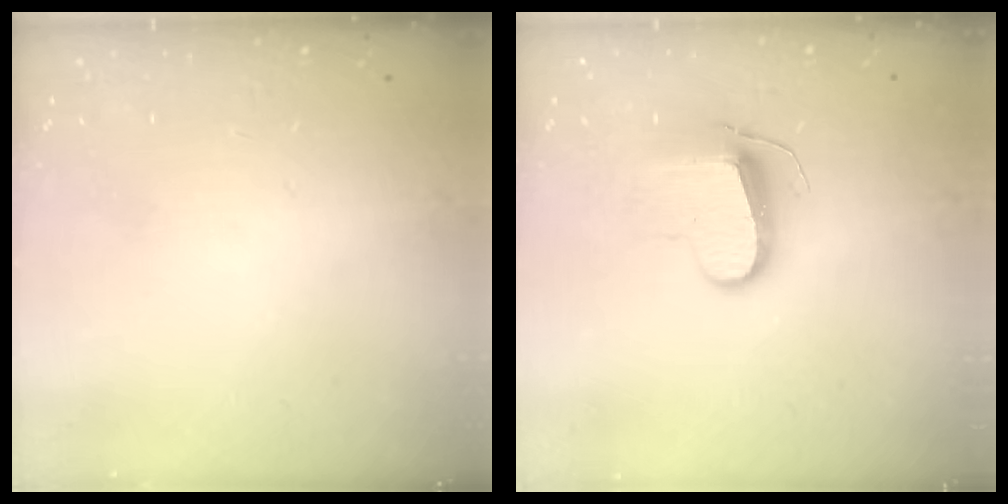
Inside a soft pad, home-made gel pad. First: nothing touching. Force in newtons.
{"total": 9.8, "press": 9.8, "slide": 0.4}